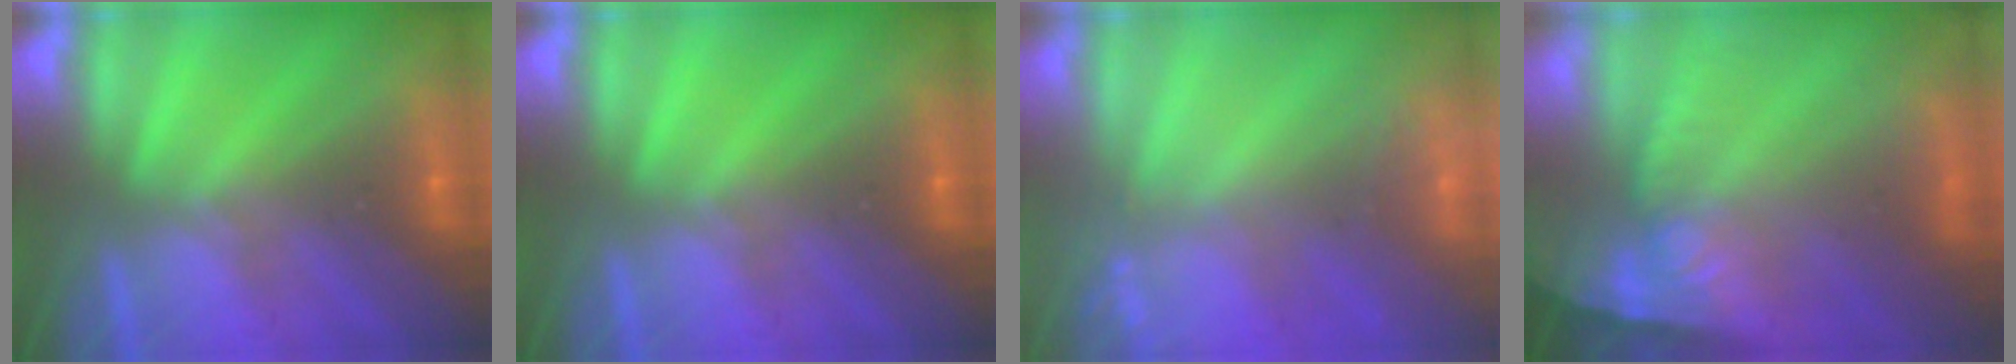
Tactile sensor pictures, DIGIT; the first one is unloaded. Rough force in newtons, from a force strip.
{"total": 0.0}
{"total": 2.5}
{"total": 10.6}